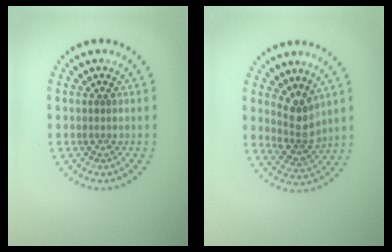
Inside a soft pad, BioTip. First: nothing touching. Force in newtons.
{"total": 3.0, "press": 2.3, "slide": 1.9}